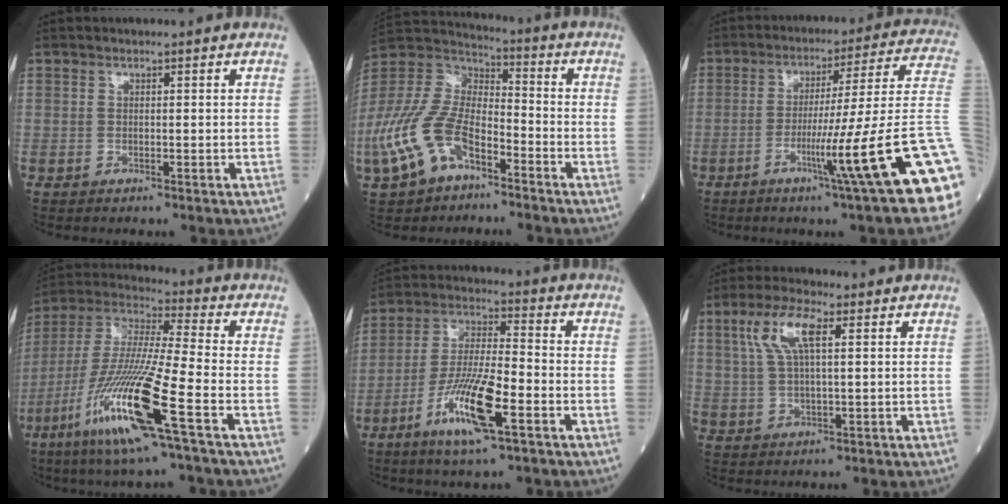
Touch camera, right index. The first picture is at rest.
{"total": 14.7, "force": [-7.2, 7.3, 10.5], "torque": [-0.245, 0.006, -0.141]}
{"total": 19.3, "force": [-7.0, -2.8, 17.8], "torque": [-0.196, -0.009, -0.115]}
{"total": 18.2, "force": [-8.2, 0.1, 16.3], "torque": [-0.357, -0.038, -0.164]}
{"total": 12.5, "force": [-5.7, 1.7, 11.0], "torque": [-0.217, -0.013, -0.107]}
{"total": 7.4, "force": [2.8, 2.0, 6.5], "torque": [-0.140, 0.018, 0.056]}